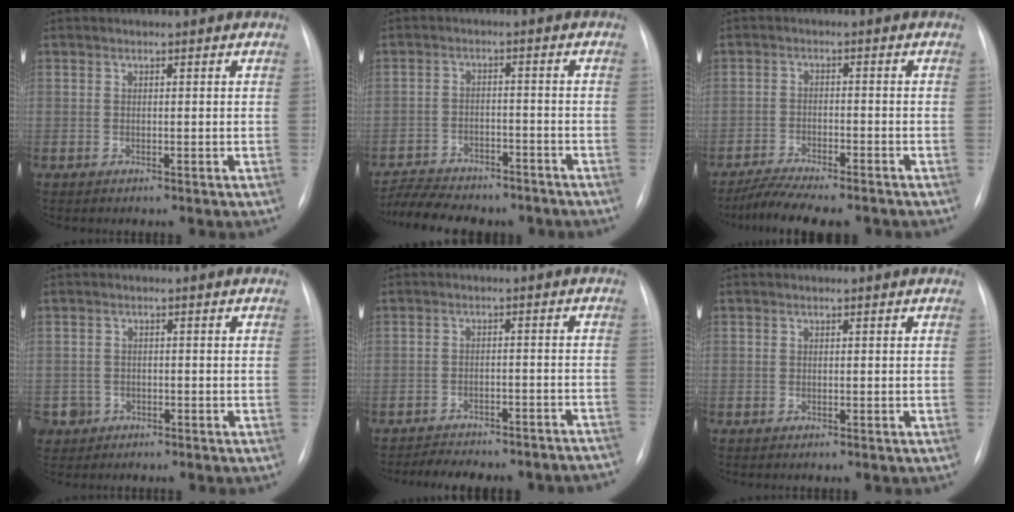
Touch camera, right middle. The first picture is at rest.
{"total": 12.3, "force": [-10.8, 4.1, 4.4], "torque": [-0.083, 0.014, -0.151]}
{"total": 9.4, "force": [-8.1, 1.6, 4.5], "torque": [-0.070, -0.010, -0.126]}
{"total": 3.5, "force": [-1.7, 3.0, -0.2], "torque": [0.003, 0.009, -0.031]}
{"total": 14.9, "force": [-13.9, 3.2, 4.2], "torque": [-0.068, 0.019, -0.166]}
{"total": 0.0}